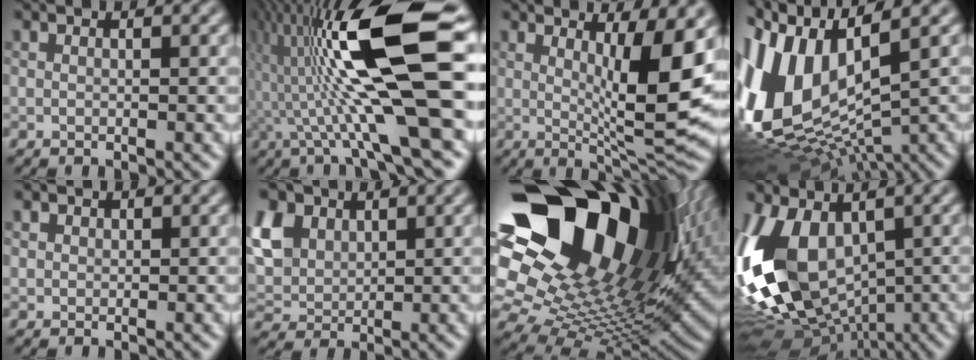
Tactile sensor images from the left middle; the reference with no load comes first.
{"total": 12.2, "force": [-1.0, 1.8, 12.0], "torque": [-0.222, 0.028, -0.014]}
{"total": 8.1, "force": [1.2, 1.8, 7.8], "torque": [-0.125, -0.016, 0.031]}
{"total": 13.6, "force": [1.5, 7.4, 11.3], "torque": [-0.261, 0.014, 0.032]}
{"total": 0.9, "force": [0.6, 0.7, 0.0], "torque": [-0.011, -0.003, 0.028]}
{"total": 4.5, "force": [1.8, 3.4, 2.4], "torque": [-0.082, 0.015, 0.038]}
{"total": 21.1, "force": [7.3, 13.1, 14.9], "torque": [-0.280, 0.015, 0.151]}
{"total": 12.7, "force": [-2.2, 7.4, 10.1], "torque": [-0.219, -0.003, -0.043]}